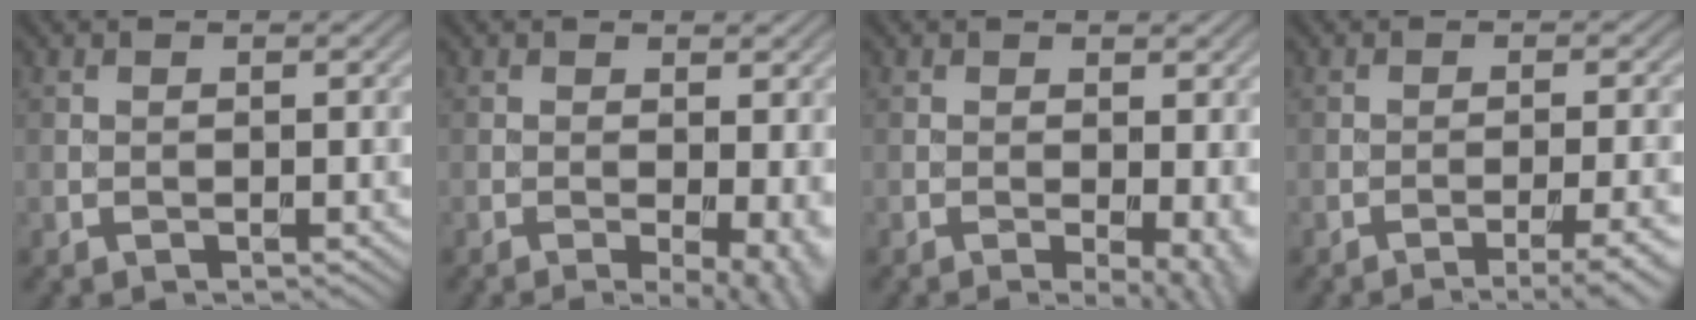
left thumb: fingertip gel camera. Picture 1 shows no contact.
{"total": 5.5, "force": [-1.1, 1.6, 5.2], "torque": [-0.075, -0.010, -0.010]}
{"total": 4.7, "force": [-0.8, 1.3, 4.5], "torque": [-0.059, -0.008, -0.007]}
{"total": 4.6, "force": [-2.6, 0.7, 3.7], "torque": [-0.056, 0.011, -0.044]}